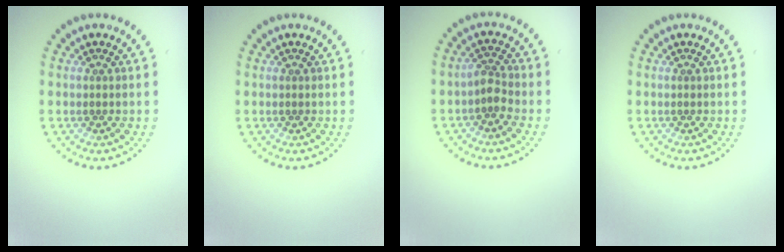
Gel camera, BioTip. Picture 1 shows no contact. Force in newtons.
{"total": 0.0}
{"total": 1.8, "press": 1.5, "slide": 1.0}
{"total": 0.0}